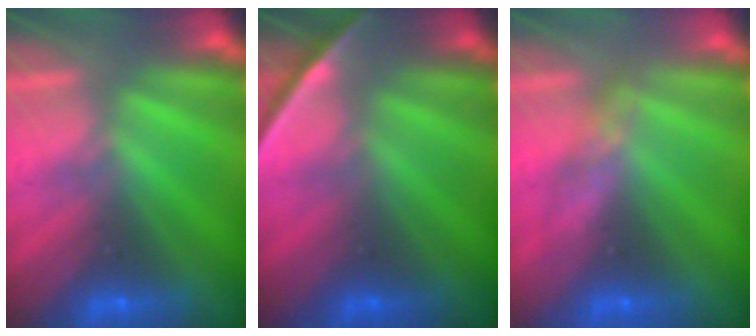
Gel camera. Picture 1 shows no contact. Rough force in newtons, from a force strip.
{"total": 1.9}
{"total": 2.6}